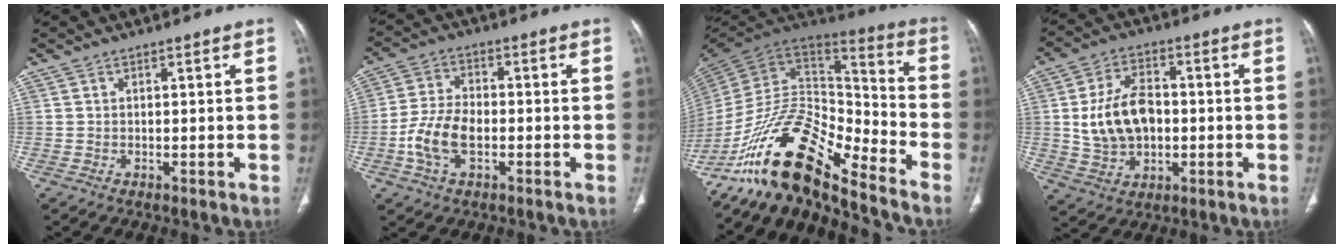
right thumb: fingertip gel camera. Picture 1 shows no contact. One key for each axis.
{"total": 8.8, "fx": -2.5, "fy": 4.9, "fz": 6.8, "tx": -0.143, "ty": 0.016, "tz": -0.050}
{"total": 22.6, "fx": -15.9, "fy": 7.7, "fz": 14.0, "tx": -0.241, "ty": 0.094, "tz": -0.288}
{"total": 12.3, "fx": -0.1, "fy": 8.3, "fz": 9.1, "tx": -0.150, "ty": 0.013, "tz": 0.005}